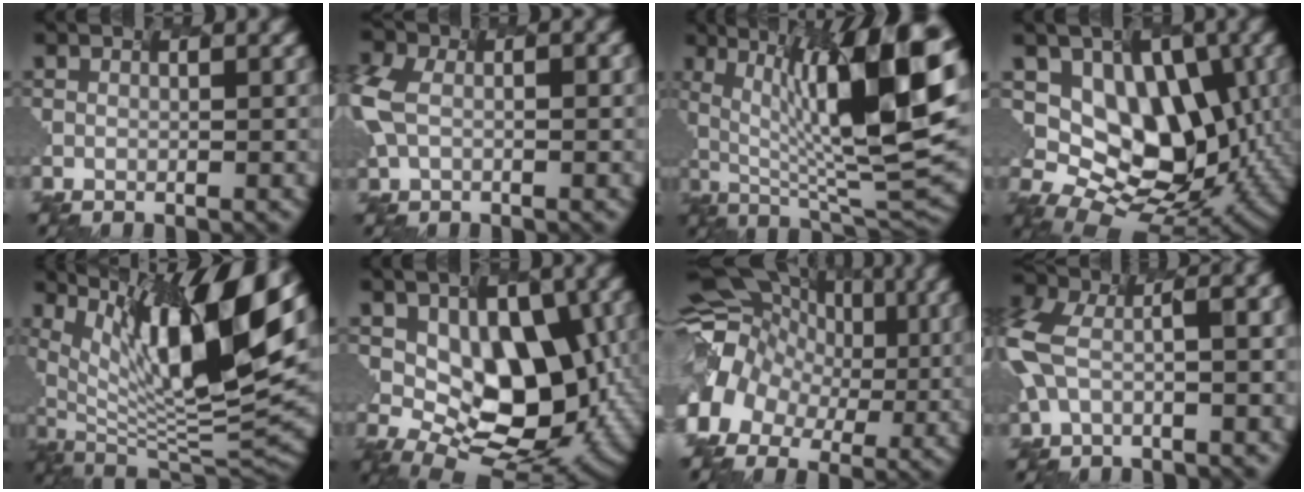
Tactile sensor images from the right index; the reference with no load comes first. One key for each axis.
{"total": 5.0, "fx": -0.6, "fy": 3.0, "fz": 3.9, "tx": -0.111, "ty": 0.007, "tz": -0.001}
{"total": 13.9, "fx": 2.5, "fy": 3.8, "fz": 13.1, "tx": -0.210, "ty": 0.001, "tz": 0.049}
{"total": 9.1, "fx": -0.4, "fy": 6.3, "fz": 6.6, "tx": -0.095, "ty": 0.000, "tz": -0.006}
{"total": 13.8, "fx": 5.9, "fy": 4.1, "fz": 11.8, "tx": -0.216, "ty": 0.005, "tz": 0.117}
{"total": 10.1, "fx": -0.3, "fy": 6.1, "fz": 8.1, "tx": -0.120, "ty": 0.000, "tz": 0.000}
{"total": 10.2, "fx": -1.3, "fy": 8.8, "fz": 5.0, "tx": -0.100, "ty": 0.004, "tz": -0.030}
{"total": 10.0, "fx": -2.6, "fy": 4.6, "fz": 8.4, "tx": -0.203, "ty": 0.007, "tz": -0.033}